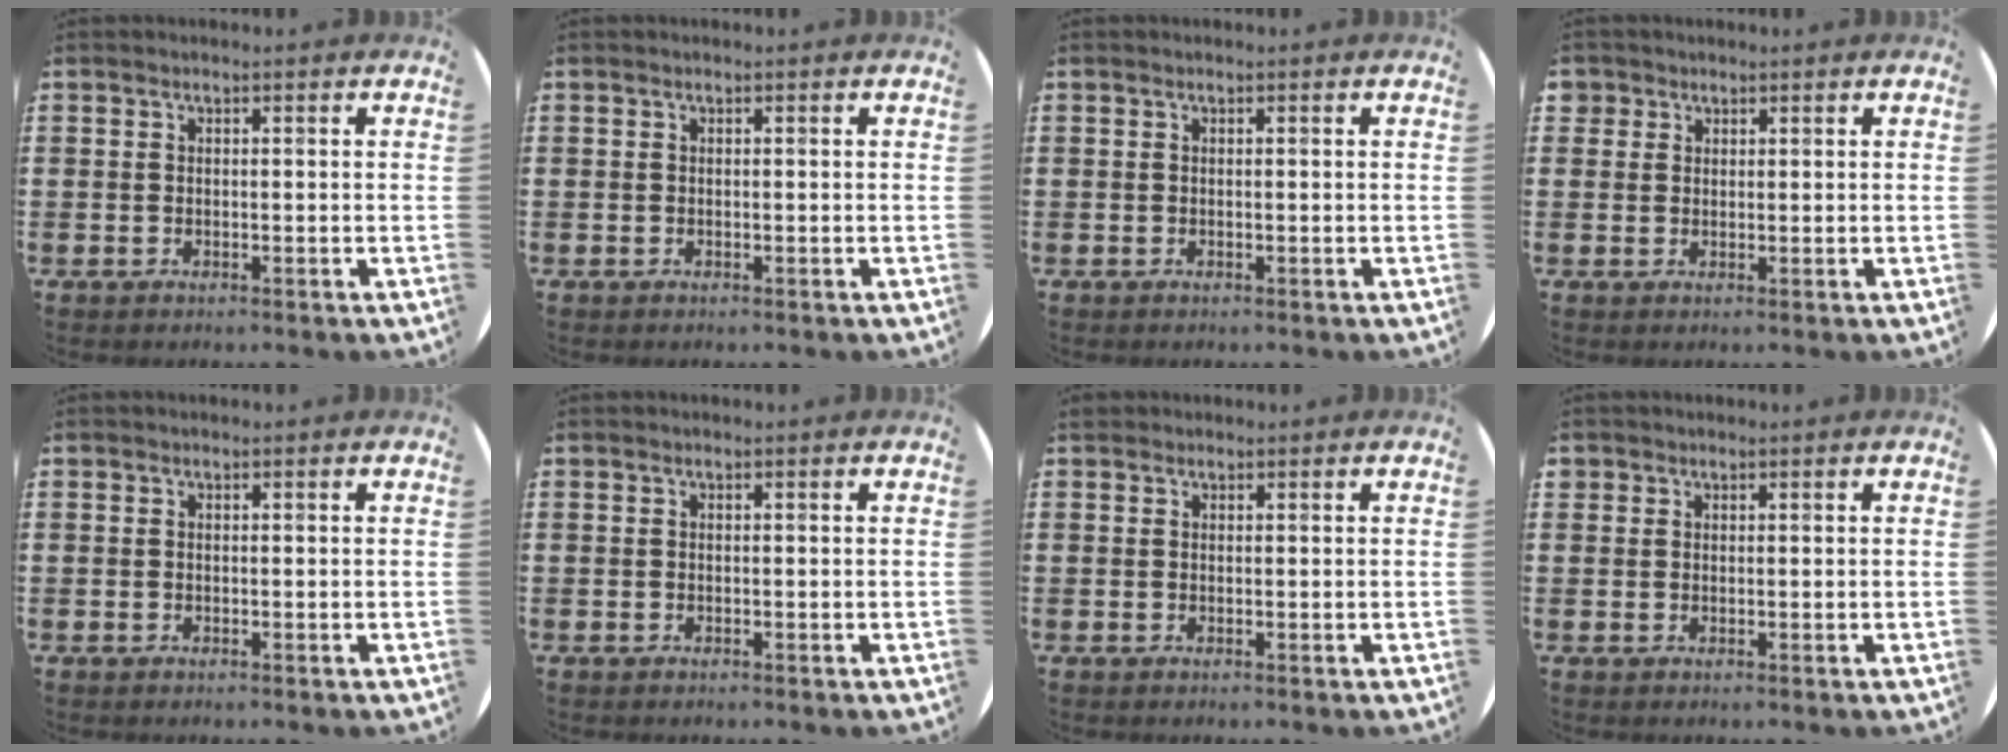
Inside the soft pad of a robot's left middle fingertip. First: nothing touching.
{"total": 0.0}
{"total": 0.0}
{"total": 1.5, "force": [1.1, 1.0, 0.0], "torque": [0.007, 0.001, 0.022]}
{"total": 0.0}
{"total": 0.0}
{"total": 0.7, "force": [0.6, 0.3, -0.1], "torque": [0.009, 0.000, 0.010]}
{"total": 0.7, "force": [0.6, 0.4, -0.1], "torque": [0.001, 0.004, 0.012]}